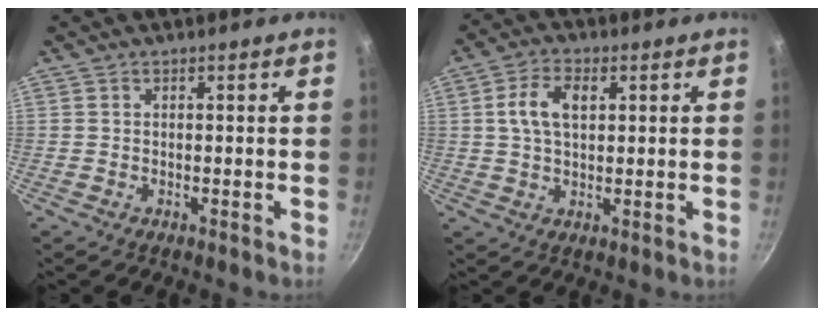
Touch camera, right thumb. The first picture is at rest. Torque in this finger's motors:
{"motor_torque": [0.13, 0.14, 0.39, -0.23, 0.25]}